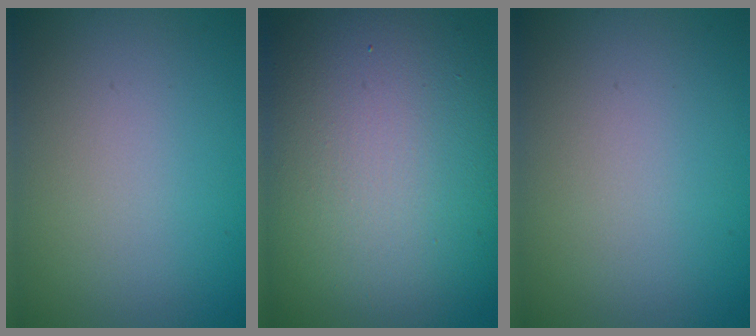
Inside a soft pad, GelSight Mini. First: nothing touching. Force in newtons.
{"total": 16.5, "press": 16.5, "slide": 0.9}
{"total": 0.0}